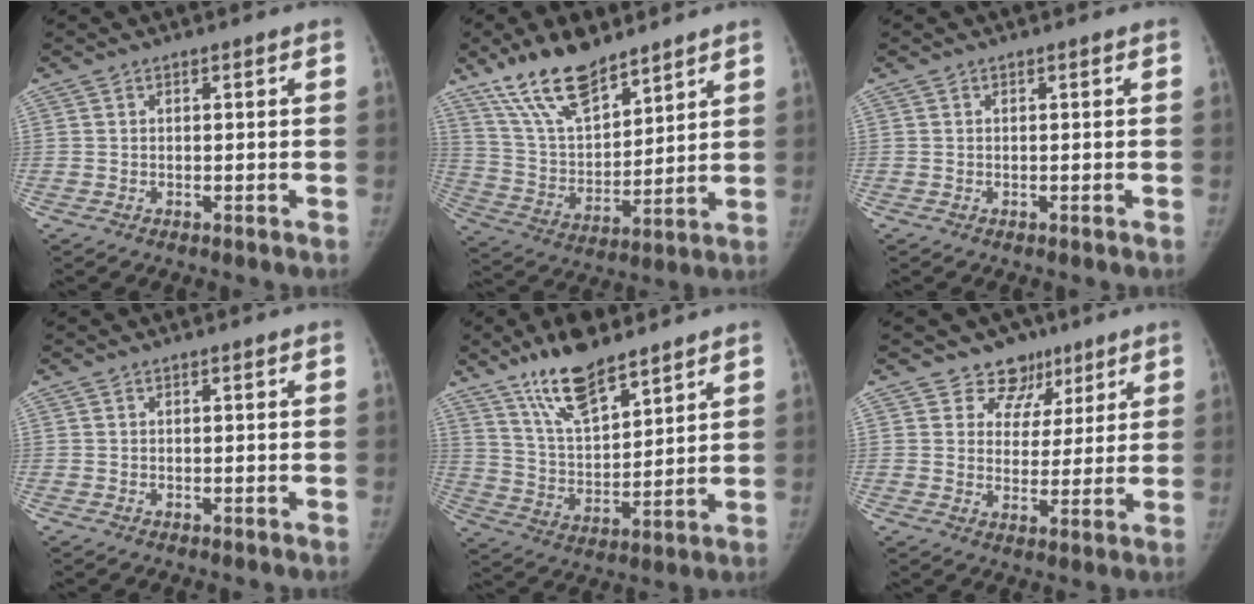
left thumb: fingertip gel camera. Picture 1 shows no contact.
{"total": 16.3, "force": [12.2, 6.2, 9.0], "torque": [-0.132, -0.061, 0.235]}
{"total": 0.0}
{"total": 0.0}
{"total": 14.3, "force": [10.4, 4.8, 8.6], "torque": [-0.128, -0.059, 0.197]}
{"total": 7.6, "force": [5.1, 5.6, 0.3], "torque": [0.039, -0.029, 0.076]}